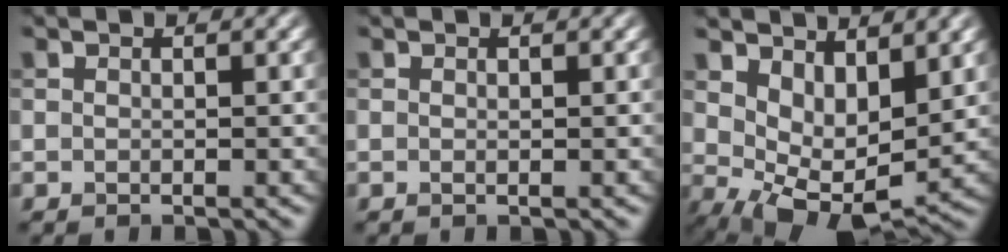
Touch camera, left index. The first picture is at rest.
{"total": 0.0}
{"total": 6.4, "force": [1.7, 3.6, 5.0], "torque": [-0.088, -0.021, 0.043]}